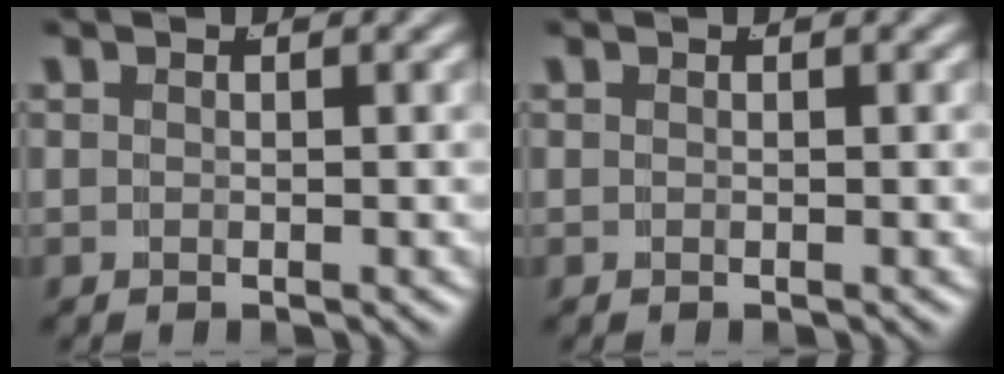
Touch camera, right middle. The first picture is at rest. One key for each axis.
{"total": 0.0}